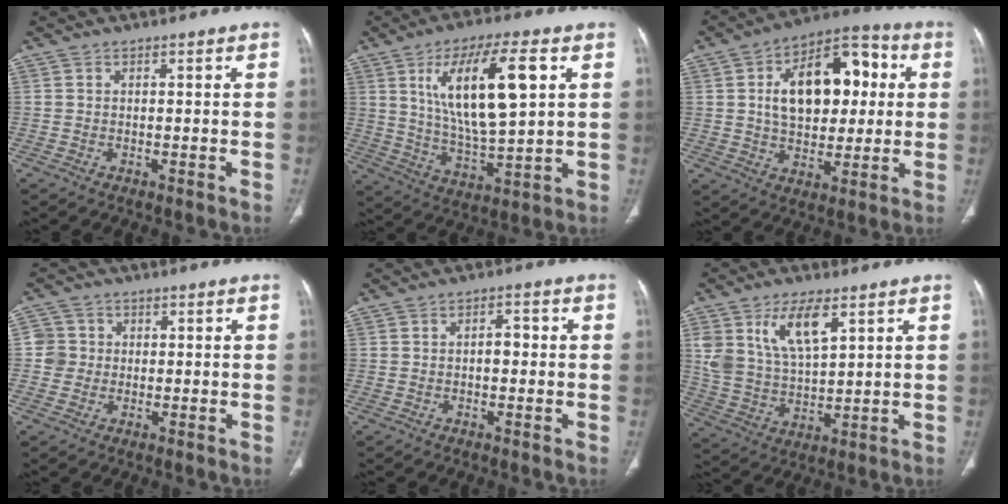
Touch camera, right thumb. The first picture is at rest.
{"total": 17.8, "force": [5.5, 5.6, 16.0], "torque": [-0.277, -0.015, 0.104]}
{"total": 19.0, "force": [3.5, 11.4, 14.7], "torque": [-0.189, 0.020, 0.054]}
{"total": 4.0, "force": [0.0, 4.0, 0.3], "torque": [0.023, 0.009, -0.005]}
{"total": 2.6, "force": [-0.1, 1.4, 2.1], "torque": [-0.023, 0.010, -0.006]}
{"total": 11.6, "force": [5.7, 5.4, 8.6], "torque": [-0.155, -0.022, 0.120]}